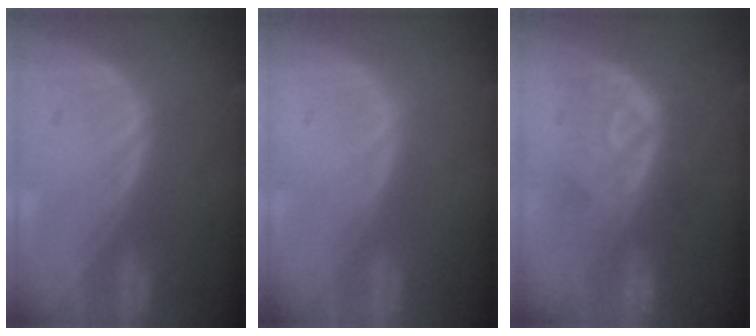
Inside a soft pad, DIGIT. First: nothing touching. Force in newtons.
{"total": 0.0}
{"total": 8.5, "press": 8.4, "slide": 0.9}